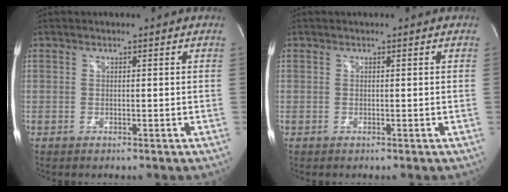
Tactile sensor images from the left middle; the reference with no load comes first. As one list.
[{"total": 0.0}]